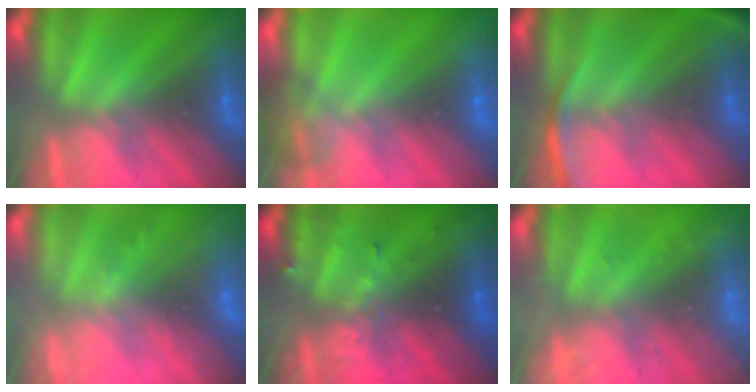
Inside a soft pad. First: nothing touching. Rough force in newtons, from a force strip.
{"total": 3.8}
{"total": 2.6}
{"total": 2.4}
{"total": 3.6}
{"total": 2.7}